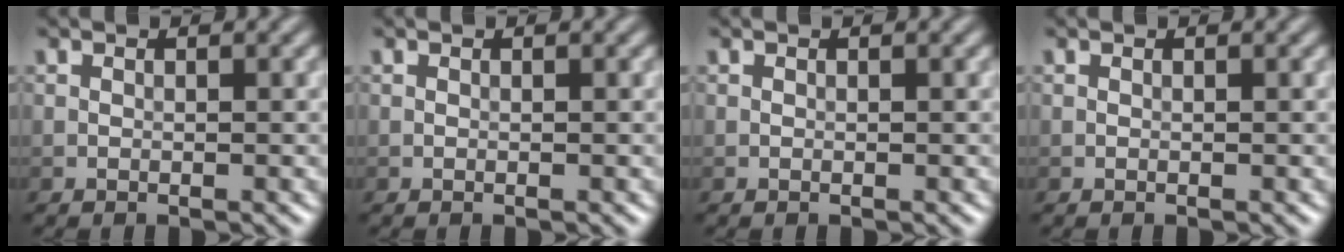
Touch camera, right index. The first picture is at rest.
{"total": 0.0}
{"total": 0.0}
{"total": 0.0}